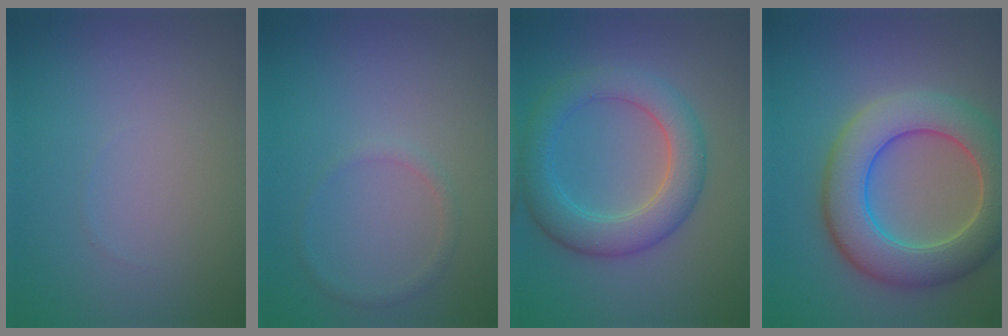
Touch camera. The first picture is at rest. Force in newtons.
{"total": 1.0, "press": 1.0, "slide": 0.0}
{"total": 4.4, "press": 4.4, "slide": 0.0}
{"total": 8.5, "press": 8.4, "slide": 0.6}